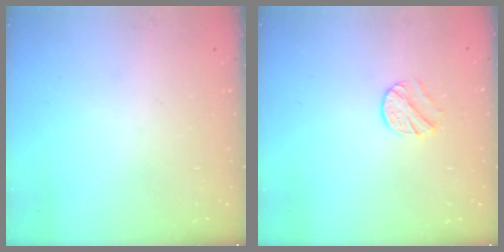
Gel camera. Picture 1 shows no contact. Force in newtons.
{"total": 7.5, "press": 7.4, "slide": 0.9}